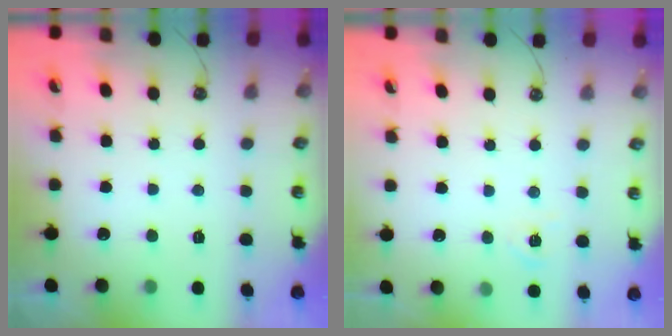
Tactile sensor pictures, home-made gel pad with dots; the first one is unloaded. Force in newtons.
{"total": 7.1, "press": 7.0, "slide": 0.5}